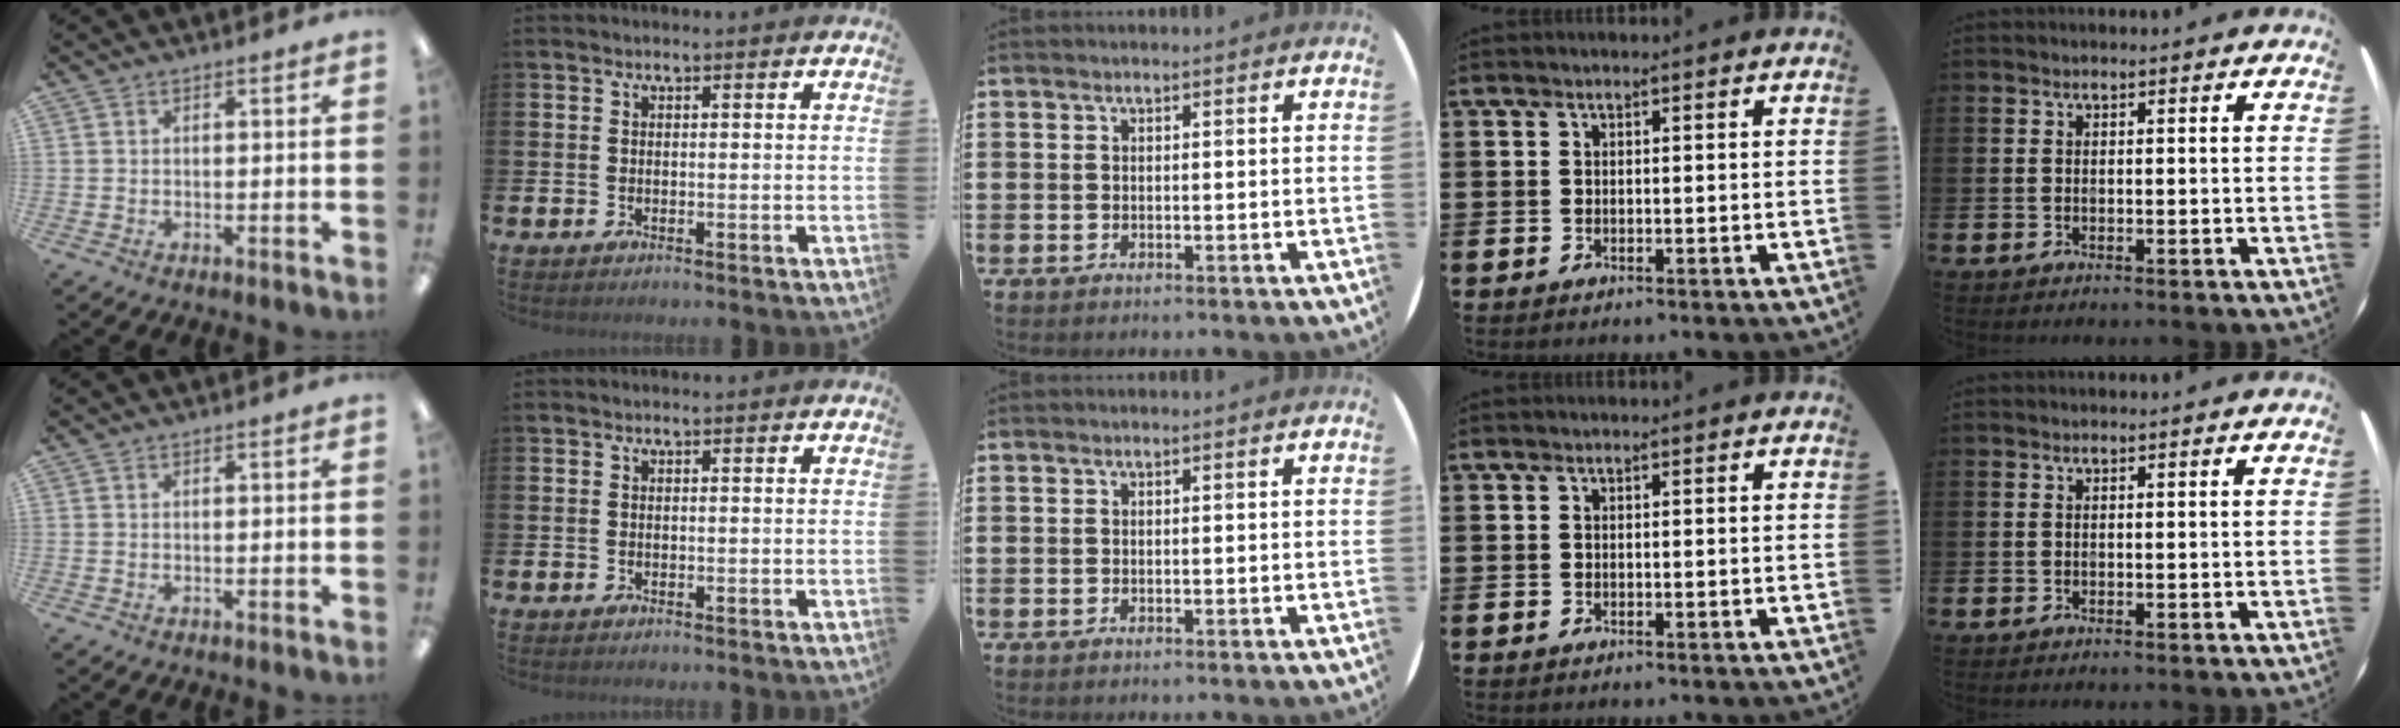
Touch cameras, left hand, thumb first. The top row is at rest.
{}